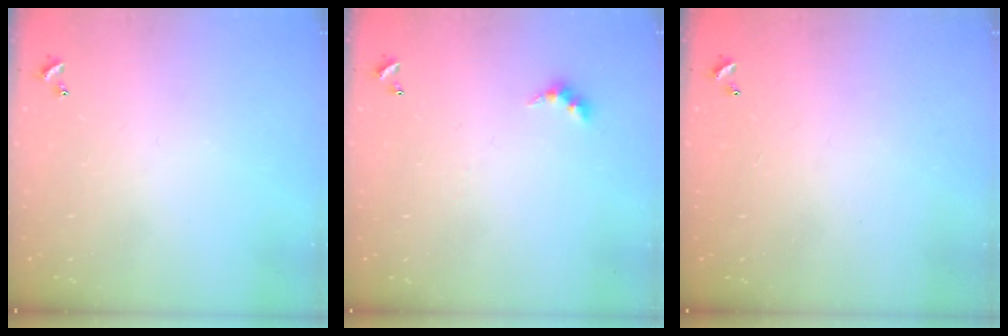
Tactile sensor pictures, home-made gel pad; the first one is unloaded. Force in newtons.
{"total": 2.4, "press": 2.4, "slide": 0.5}
{"total": 2.8, "press": 2.8, "slide": 0.1}